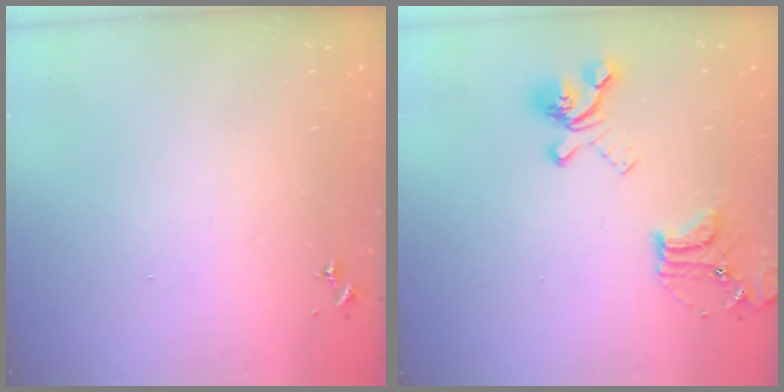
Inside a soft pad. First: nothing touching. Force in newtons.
{"total": 18.2, "press": 18.1, "slide": 1.7}